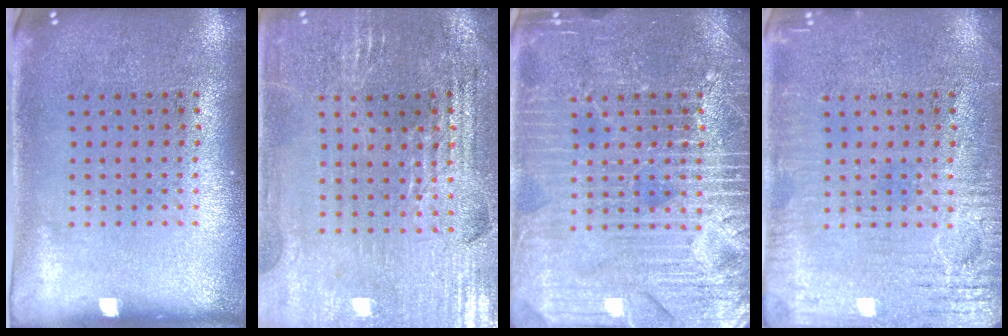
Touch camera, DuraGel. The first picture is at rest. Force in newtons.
{"total": 2.9, "press": 2.9, "slide": 0.5}
{"total": 6.8, "press": 6.7, "slide": 1.0}
{"total": 3.6, "press": 3.6, "slide": 0.4}